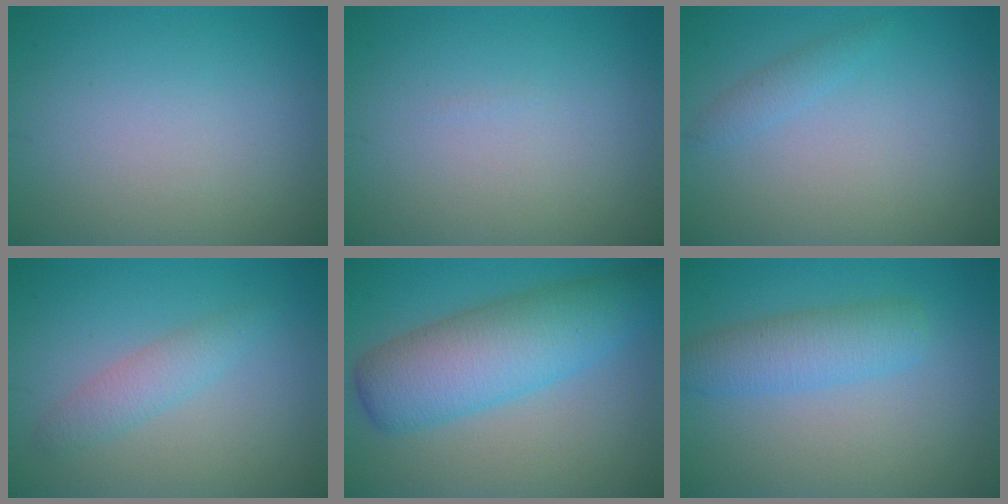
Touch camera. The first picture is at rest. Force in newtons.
{"total": 0.0}
{"total": 1.1, "press": 1.1, "slide": 0.1}
{"total": 2.1, "press": 2.1, "slide": 0.2}
{"total": 8.0, "press": 8.0, "slide": 0.2}
{"total": 3.7, "press": 3.7, "slide": 0.2}